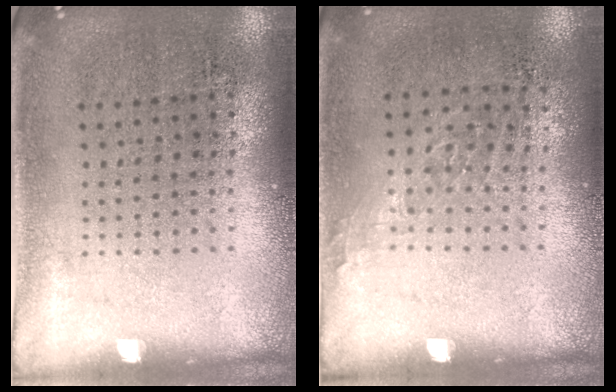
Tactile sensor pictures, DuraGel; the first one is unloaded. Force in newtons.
{"total": 1.0, "press": 0.7, "slide": 0.6}